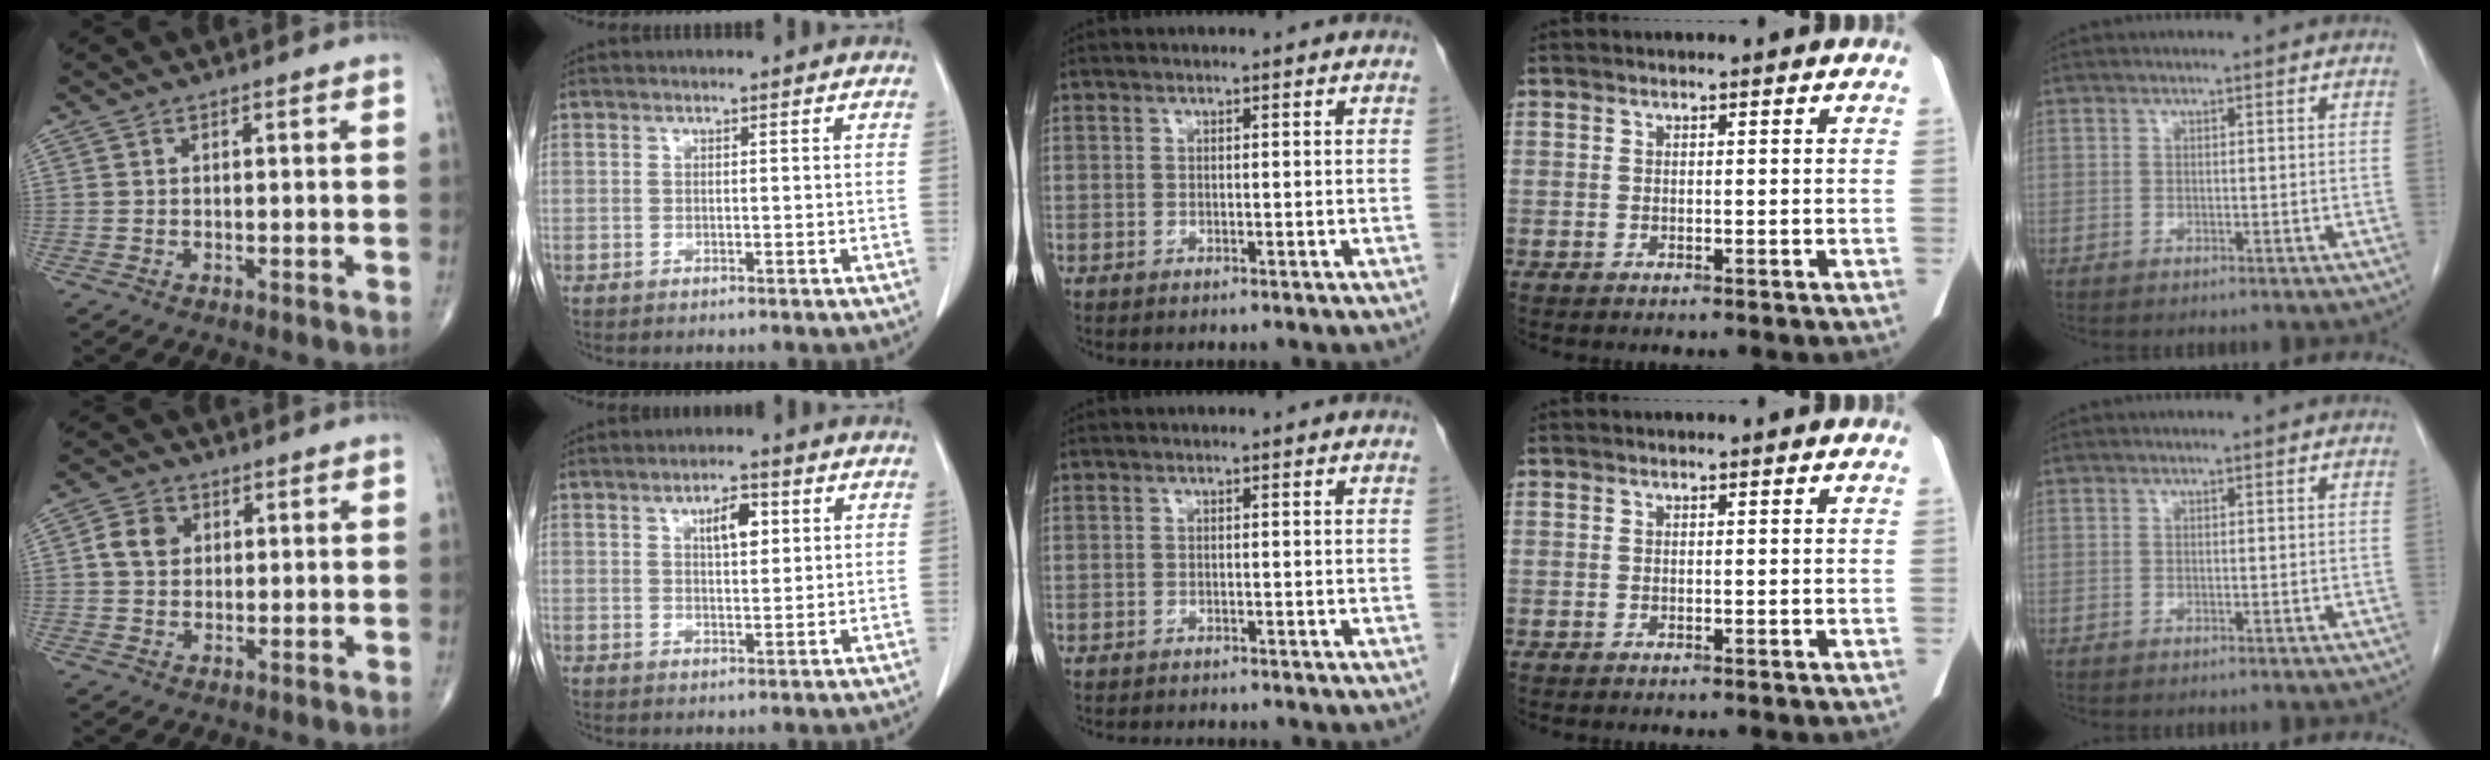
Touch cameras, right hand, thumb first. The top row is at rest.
{"thumb": {"total": 4.9, "force": [1.1, 4.0, 2.6], "torque": [-0.036, 0.003, 0.015]}, "index": {"total": 4.5, "force": [1.7, 1.7, 3.9], "torque": [-0.062, 0.003, 0.027]}, "middle": {"total": 3.5, "force": [-3.3, 0.8, 1.1], "torque": [-0.014, -0.006, -0.044]}}